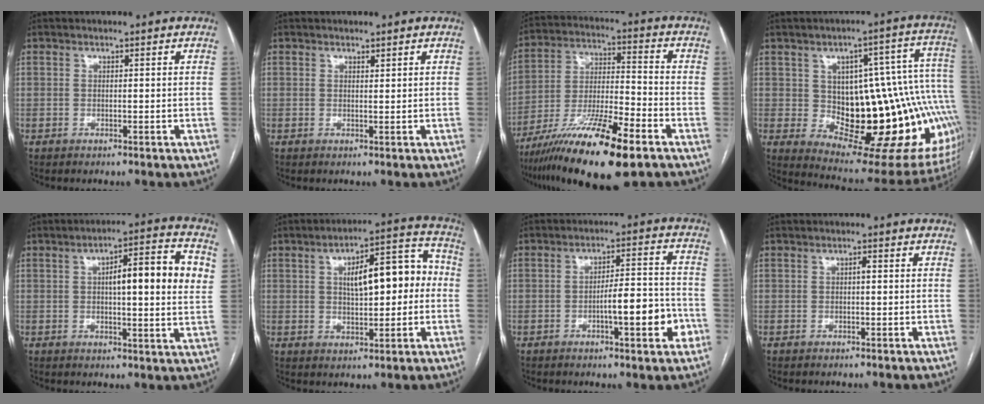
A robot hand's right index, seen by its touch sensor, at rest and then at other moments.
{"total": 3.0, "force": [2.6, 0.8, 1.1], "torque": [-0.021, -0.013, 0.049]}
{"total": 18.3, "force": [-11.3, 2.5, 14.1], "torque": [-0.256, -0.034, -0.200]}
{"total": 23.9, "force": [-1.8, 8.3, 22.3], "torque": [-0.186, 0.046, 0.002]}
{"total": 12.4, "force": [2.8, 2.3, 11.8], "torque": [-0.167, 0.024, 0.036]}
{"total": 12.2, "force": [1.2, 4.4, 11.3], "torque": [-0.165, 0.041, 0.022]}
{"total": 9.0, "force": [-3.0, 1.8, 8.3], "torque": [-0.123, 0.016, -0.042]}
{"total": 0.9, "force": [0.2, 0.3, 0.8], "torque": [-0.014, 0.002, 0.002]}